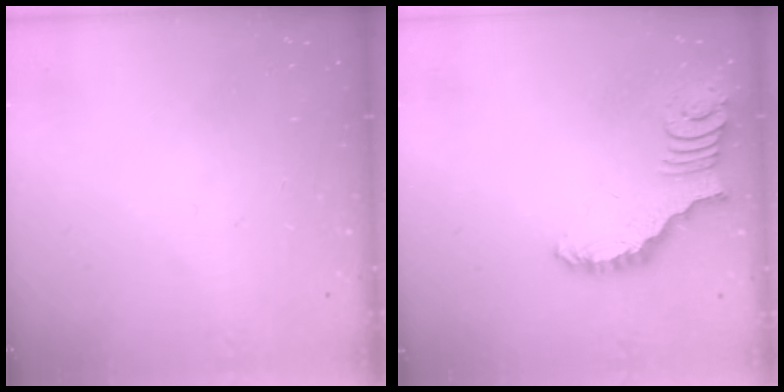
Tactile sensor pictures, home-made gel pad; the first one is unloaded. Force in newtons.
{"total": 2.7, "press": 2.7, "slide": 0.5}